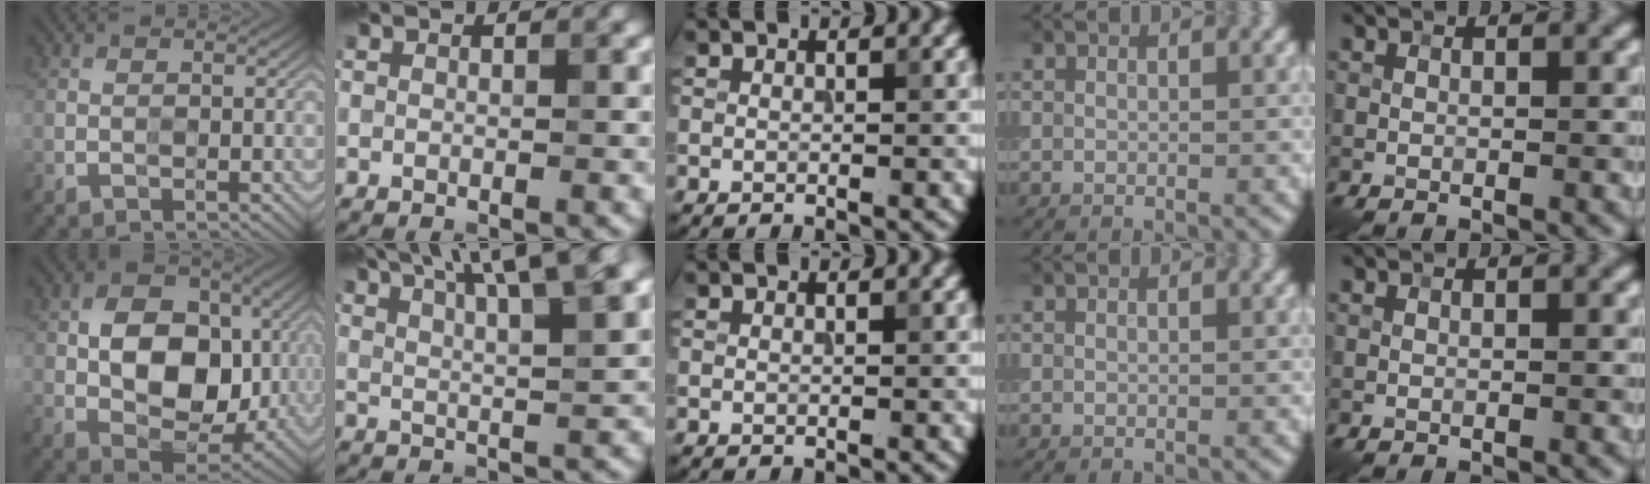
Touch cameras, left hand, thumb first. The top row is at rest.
{"thumb": {"total": 10.5, "force": [0.7, 7.5, 7.4], "torque": [-0.136, -0.002, 0.007]}, "index": {"total": 12.1, "force": [7.1, 3.3, 9.2], "torque": [-0.111, 0.047, 0.073]}}